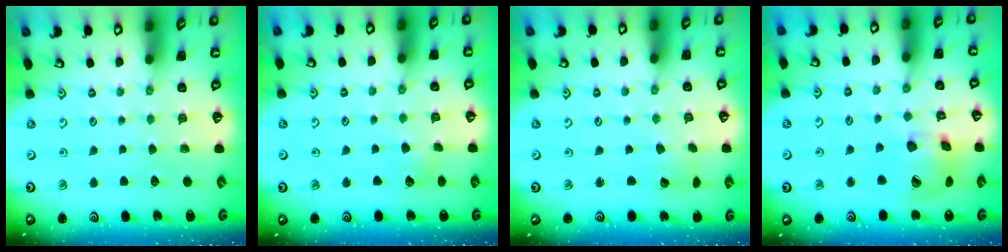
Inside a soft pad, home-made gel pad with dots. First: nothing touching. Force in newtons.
{"total": 3.1, "press": 3.0, "slide": 0.5}
{"total": 2.9, "press": 2.9, "slide": 0.2}
{"total": 15.0, "press": 14.9, "slide": 2.2}